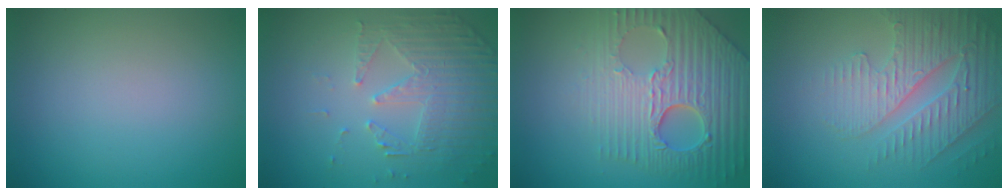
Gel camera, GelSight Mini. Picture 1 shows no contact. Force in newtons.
{"total": 5.1, "press": 3.6, "slide": 3.6}
{"total": 8.3, "press": 6.2, "slide": 5.6}
{"total": 4.3, "press": 4.1, "slide": 1.4}